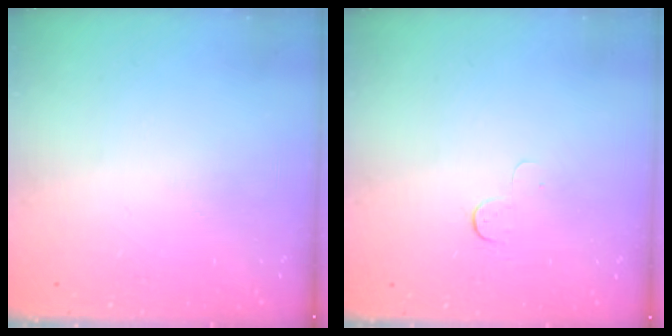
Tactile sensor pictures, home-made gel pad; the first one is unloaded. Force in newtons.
{"total": 3.9, "press": 3.8, "slide": 0.4}